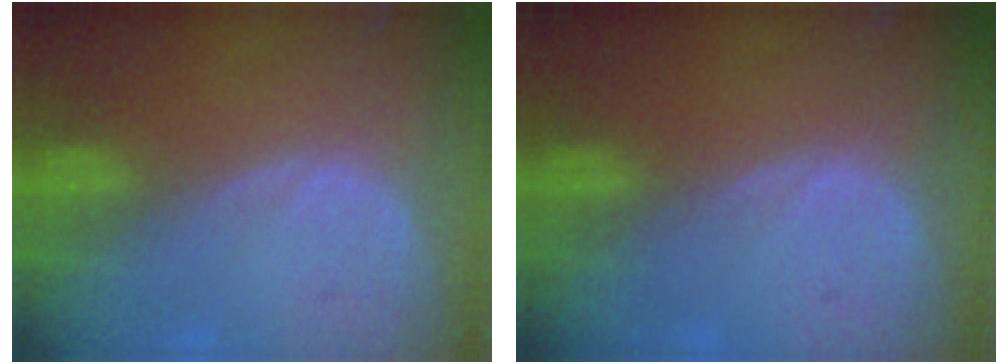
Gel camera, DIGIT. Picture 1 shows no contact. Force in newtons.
{"total": 0.0}